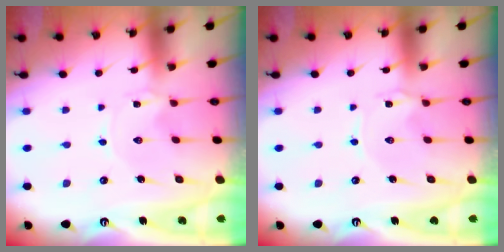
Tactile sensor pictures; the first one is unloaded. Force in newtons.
{"total": 1.4, "press": 1.4, "slide": 0.1}